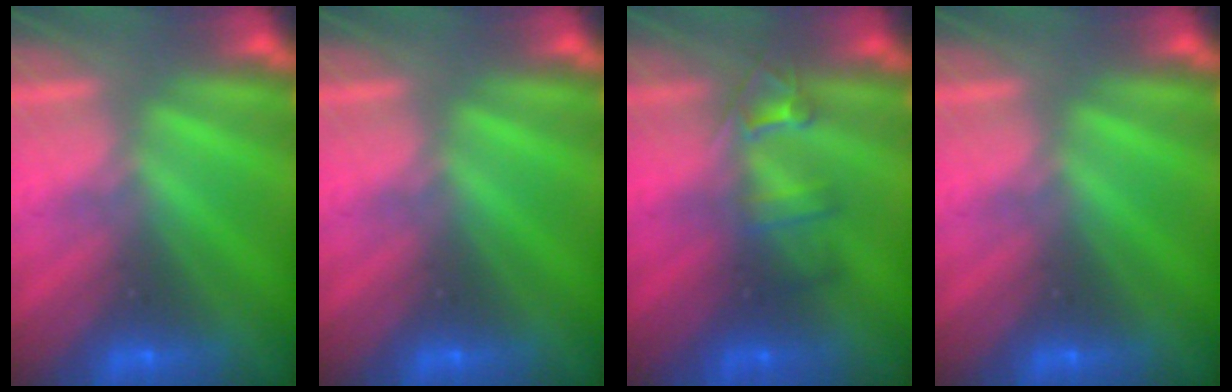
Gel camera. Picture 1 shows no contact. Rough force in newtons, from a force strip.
{"total": 0.0}
{"total": 2.4}
{"total": 0.0}